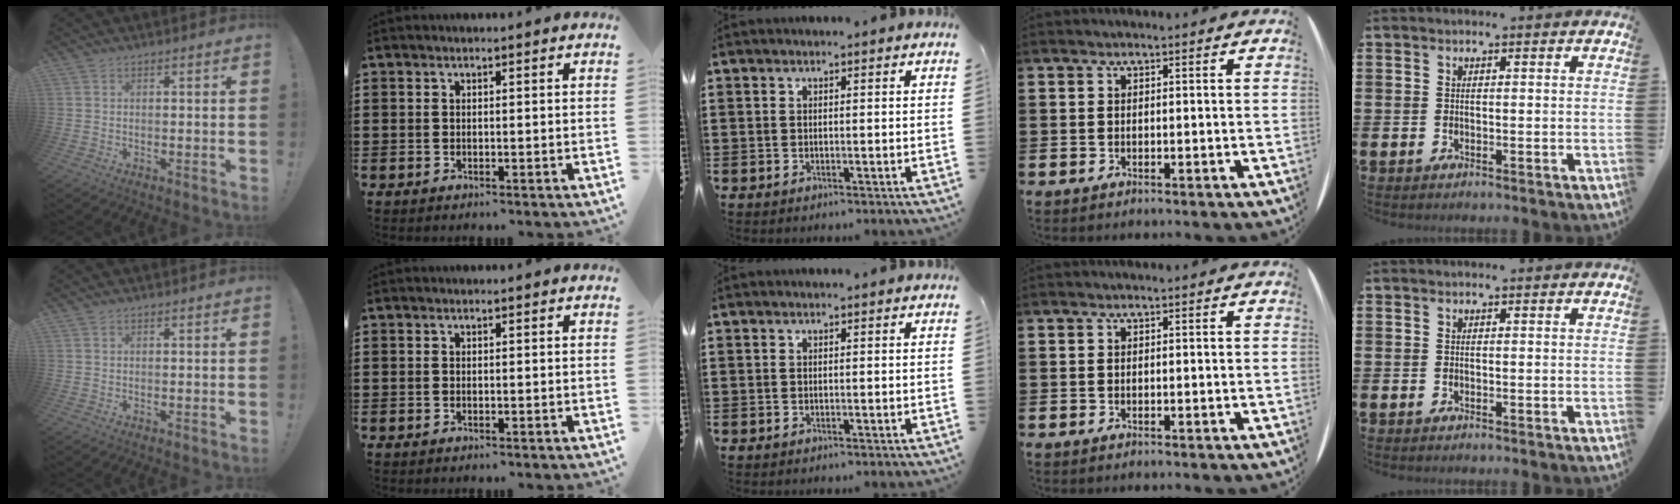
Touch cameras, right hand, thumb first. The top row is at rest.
{}